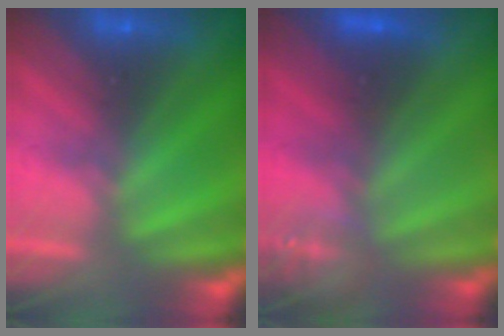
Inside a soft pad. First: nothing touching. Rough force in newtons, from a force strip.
{"total": 3.0}